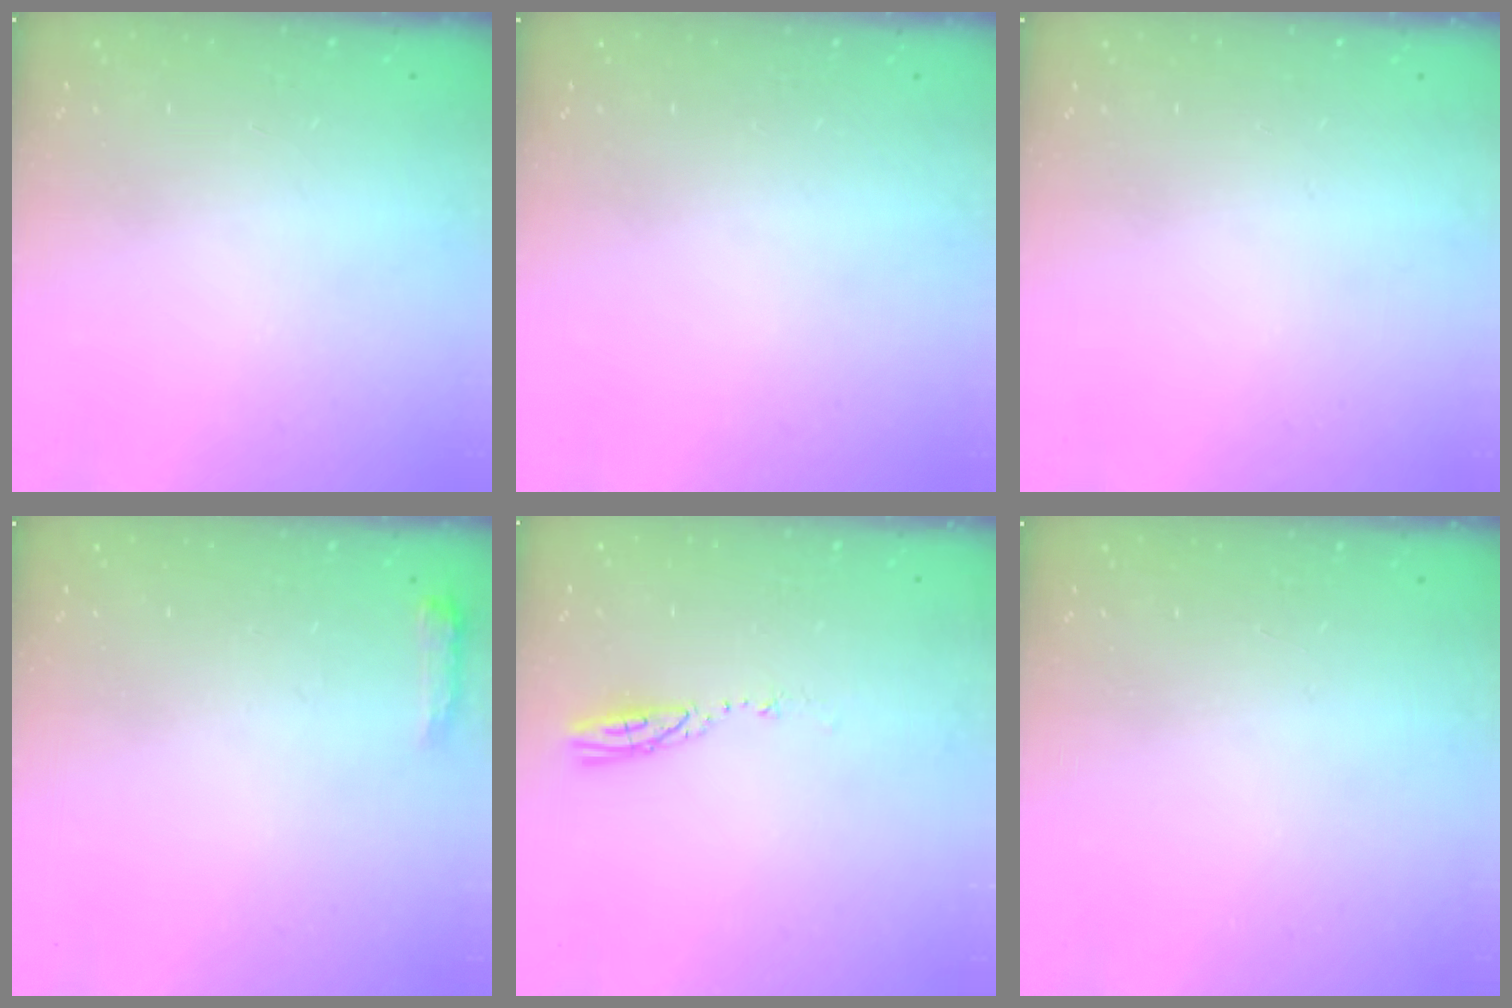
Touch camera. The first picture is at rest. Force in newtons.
{"total": 0.0}
{"total": 0.0}
{"total": 4.8, "press": 4.8, "slide": 0.8}
{"total": 3.5, "press": 3.4, "slide": 0.4}
{"total": 1.0, "press": 0.1, "slide": 1.0}